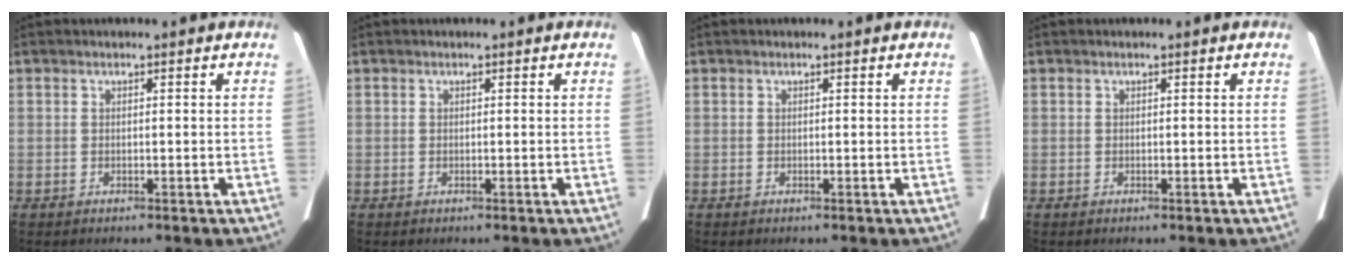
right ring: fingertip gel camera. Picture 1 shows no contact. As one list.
[{"total": 0.0}, {"total": 0.0}, {"total": 0.0}]